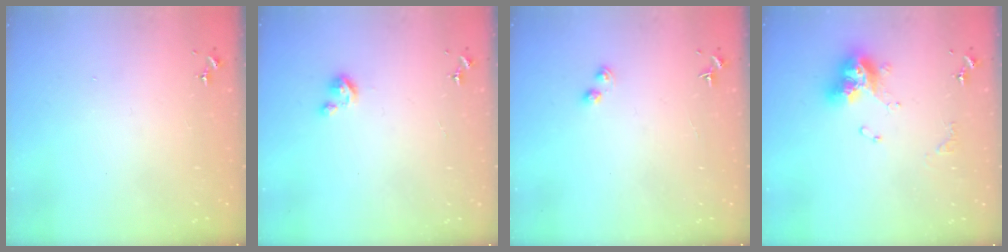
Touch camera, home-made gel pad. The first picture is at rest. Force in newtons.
{"total": 3.2, "press": 3.2, "slide": 0.3}
{"total": 2.8, "press": 2.7, "slide": 0.4}
{"total": 13.6, "press": 13.6, "slide": 1.3}